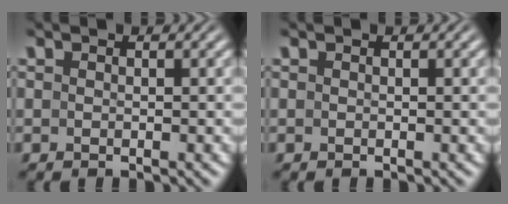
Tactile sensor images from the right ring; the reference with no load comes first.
{"total": 0.0}